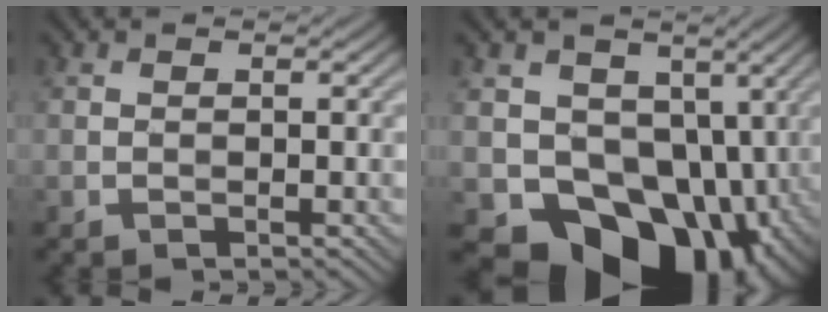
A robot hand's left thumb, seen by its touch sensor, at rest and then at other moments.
{"total": 14.9, "force": [-2.5, 11.8, 8.6], "torque": [-0.135, -0.043, -0.033]}